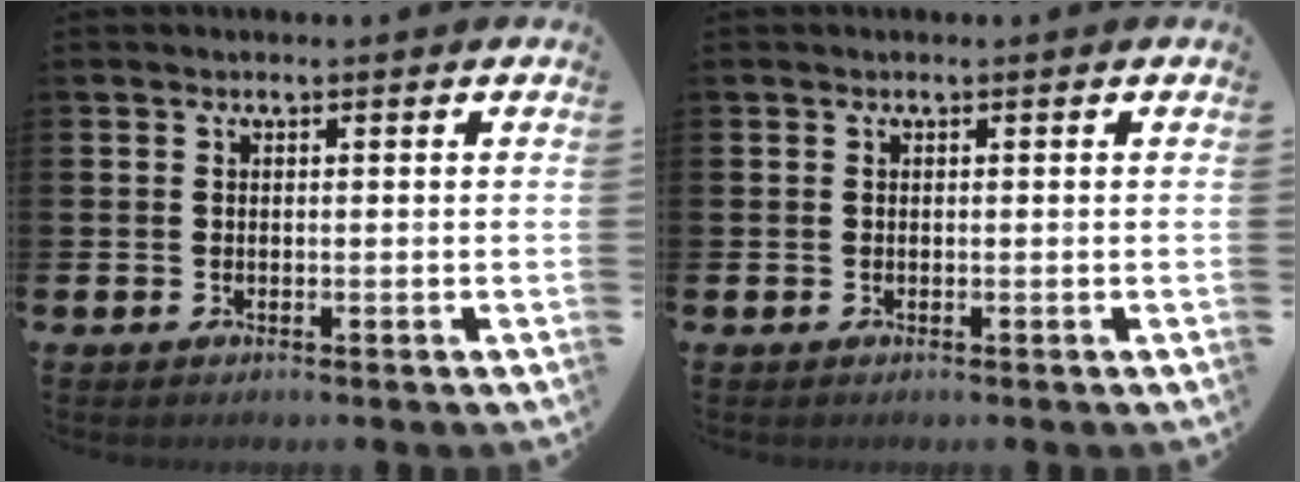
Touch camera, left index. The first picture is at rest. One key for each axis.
{"total": 0.0}